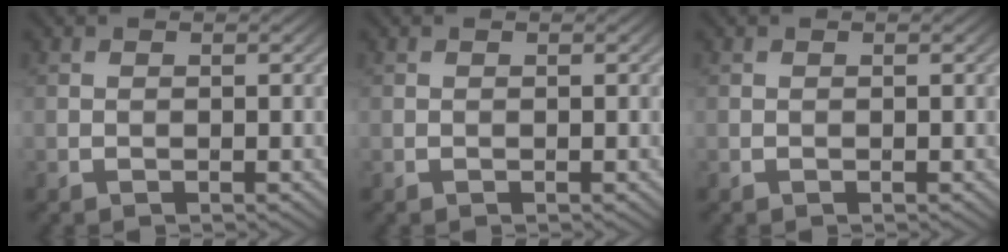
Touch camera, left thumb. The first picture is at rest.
{"total": 0.0}
{"total": 0.0}